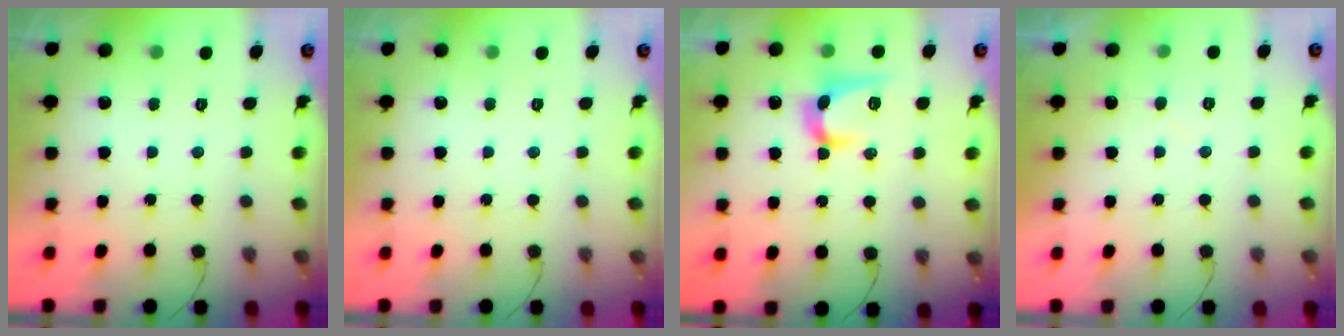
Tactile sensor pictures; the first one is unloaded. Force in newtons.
{"total": 0.0}
{"total": 10.7, "press": 10.7, "slide": 0.6}
{"total": 3.8, "press": 3.7, "slide": 0.3}